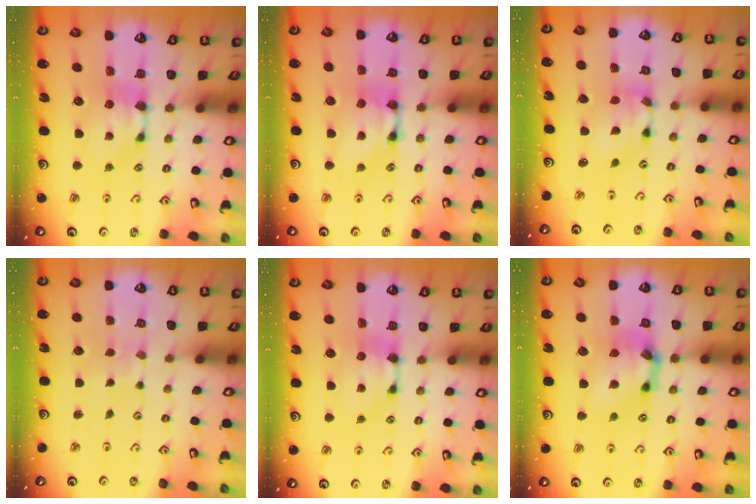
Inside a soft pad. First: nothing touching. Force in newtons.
{"total": 2.3, "press": 2.3, "slide": 0.0}
{"total": 5.6, "press": 4.9, "slide": 2.7}
{"total": 5.2, "press": 5.1, "slide": 0.2}
{"total": 0.0}
{"total": 5.5, "press": 4.9, "slide": 2.5}